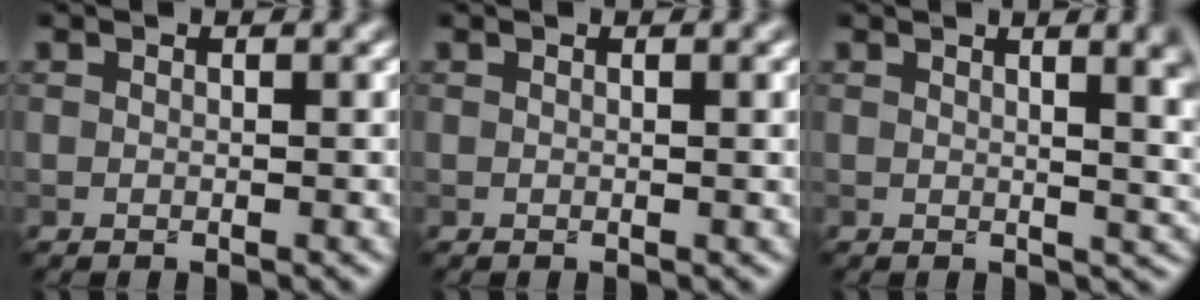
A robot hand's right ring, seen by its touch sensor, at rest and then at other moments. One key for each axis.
{"total": 0.9, "fx": 0.3, "fy": 0.3, "fz": 0.8, "tx": -0.006, "ty": 0.005, "tz": 0.003}
{"total": 9.8, "fx": 2.9, "fy": 4.3, "fz": 8.3, "tx": -0.029, "ty": 0.033, "tz": 0.016}